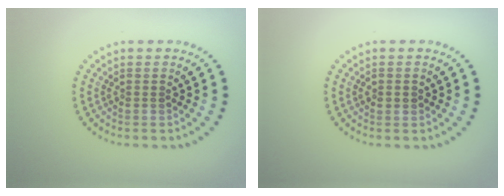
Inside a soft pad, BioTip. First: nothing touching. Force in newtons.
{"total": 1.3, "press": 1.3, "slide": 0.1}